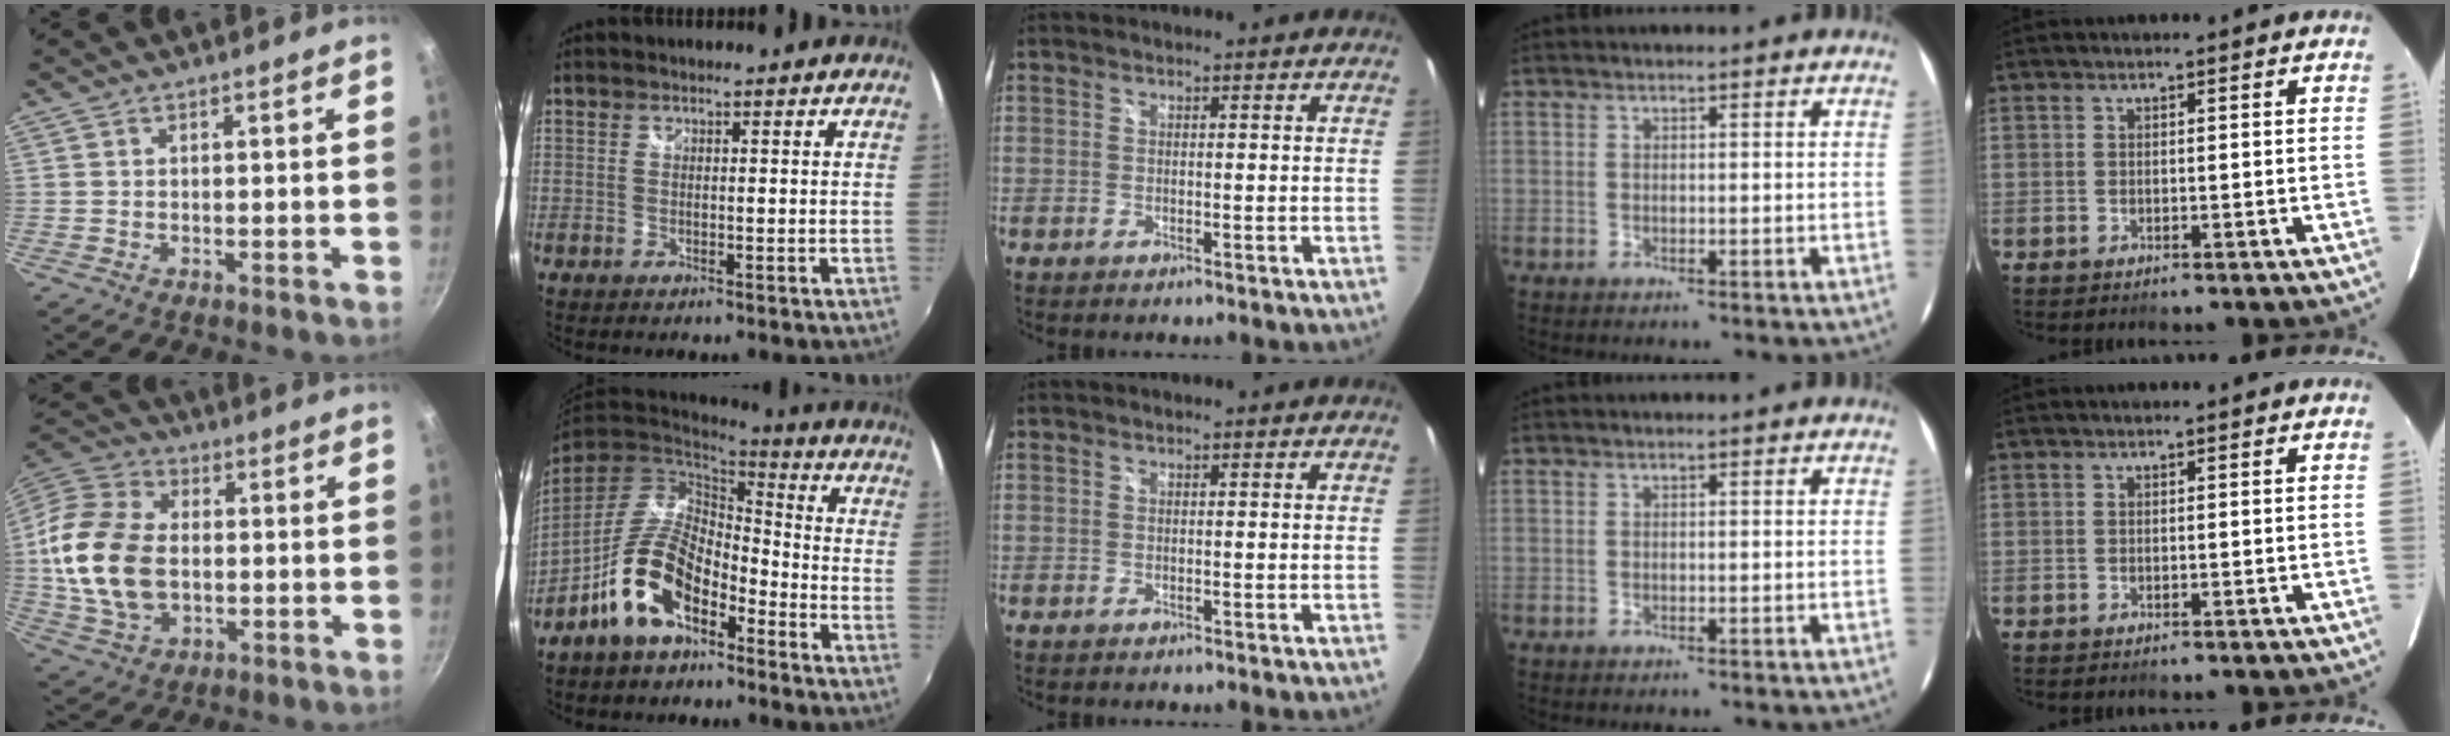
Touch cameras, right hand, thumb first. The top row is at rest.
{"thumb": {"total": 18.6, "force": [-0.5, 12.8, 13.5], "torque": [-0.251, 0.015, -0.012]}, "index": {"total": 13.1, "force": [-7.5, 6.5, 8.6], "torque": [-0.175, 0.006, -0.136]}}